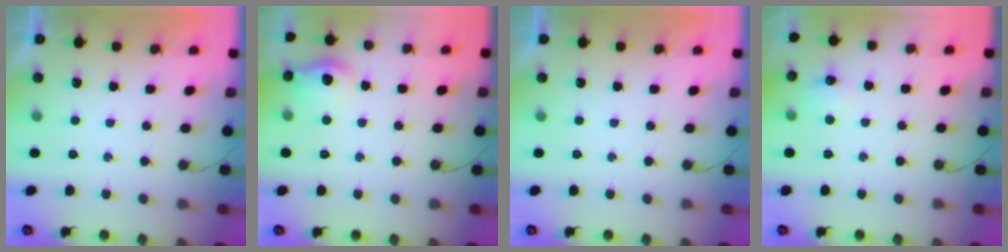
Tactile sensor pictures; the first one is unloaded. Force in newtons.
{"total": 10.9, "press": 10.8, "slide": 1.1}
{"total": 0.0}
{"total": 6.1, "press": 6.0, "slide": 0.8}